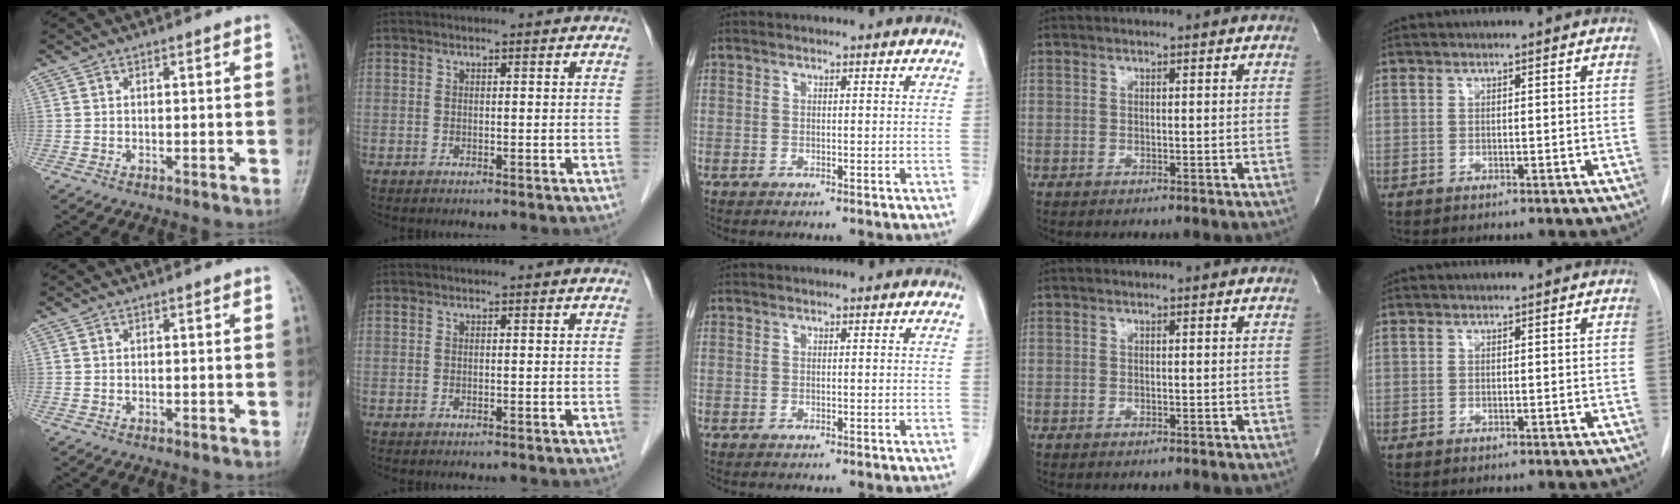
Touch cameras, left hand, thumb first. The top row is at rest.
{}